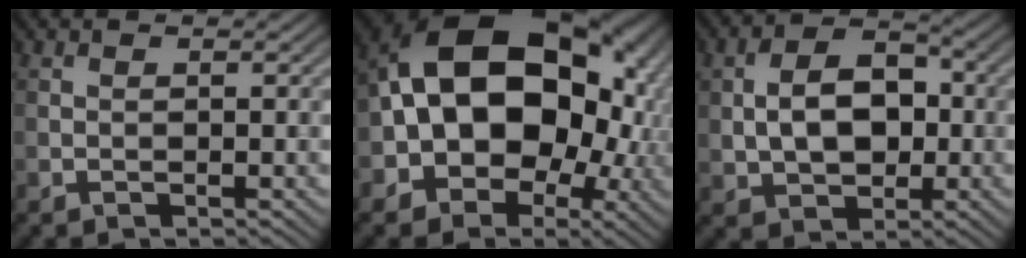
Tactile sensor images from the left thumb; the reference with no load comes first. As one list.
[{"total": 19.7, "force": [-0.5, 14.4, 13.6], "torque": [-0.196, -0.012, -0.008]}, {"total": 8.0, "force": [0.0, 5.4, 5.9], "torque": [-0.108, 0.004, -0.005]}]